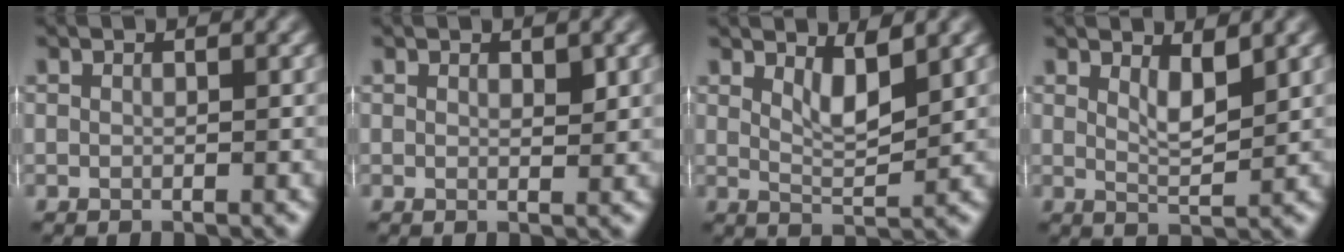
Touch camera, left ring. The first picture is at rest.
{"total": 1.1, "force": [0.5, 0.4, 0.9], "torque": [-0.013, -0.005, 0.010]}
{"total": 2.8, "force": [1.6, 0.7, 2.2], "torque": [-0.040, -0.010, 0.033]}
{"total": 2.5, "force": [1.4, 0.6, 1.9], "torque": [-0.033, -0.008, 0.027]}